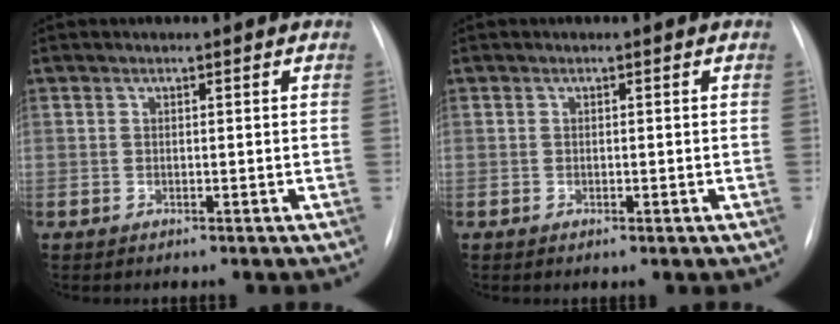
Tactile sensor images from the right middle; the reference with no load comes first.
{"total": 0.7, "force": [-0.3, 0.3, 0.6], "torque": [-0.008, -0.001, -0.004]}